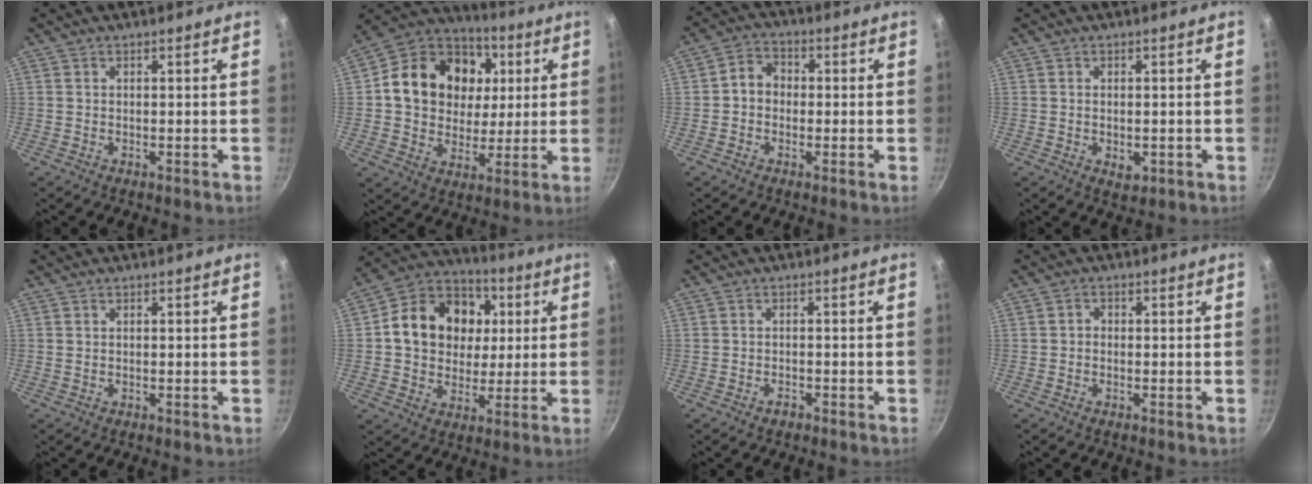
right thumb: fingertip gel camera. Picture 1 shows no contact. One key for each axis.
{"total": 20.3, "fx": 4.1, "fy": 16.4, "fz": 11.2, "tx": -0.168, "ty": 0.012, "tz": 0.063}
{"total": 5.1, "fx": -0.4, "fy": 4.3, "fz": 2.7, "tx": -0.021, "ty": 0.014, "tz": -0.019}
{"total": 2.8, "fx": -0.5, "fy": 1.8, "fz": 2.1, "tx": -0.031, "ty": -0.007, "tz": -0.006}
{"total": 0.0}
{"total": 17.9, "fx": 3.0, "fy": 14.6, "fz": 10.0, "tx": -0.139, "ty": 0.018, "tz": 0.039}
{"total": 1.4, "fx": -1.1, "fy": 0.8, "fz": 0.6, "tx": -0.008, "ty": 0.012, "tz": -0.017}
{"total": 1.2, "fx": -0.4, "fy": 1.0, "fz": 0.5, "tx": -0.007, "ty": 0.006, "tz": -0.008}